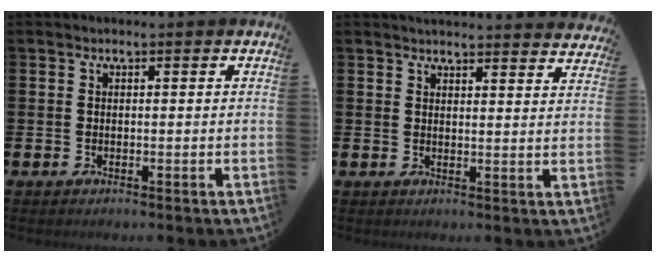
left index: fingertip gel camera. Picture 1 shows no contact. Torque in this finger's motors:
{"motor_torque": [0.80, -1.06, 0.12, 0.03]}